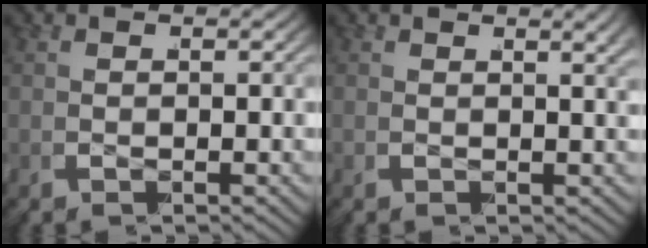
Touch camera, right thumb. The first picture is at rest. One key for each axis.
{"total": 1.1, "fx": 0.4, "fy": -1.0, "fz": -0.2, "tx": 0.004, "ty": 0.005, "tz": 0.006}